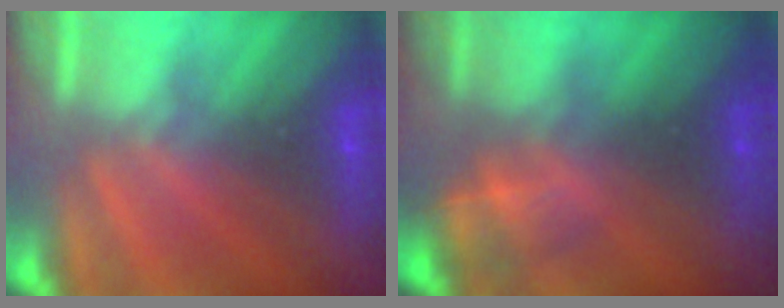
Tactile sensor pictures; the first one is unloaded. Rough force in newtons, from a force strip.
{"total": 2.3}